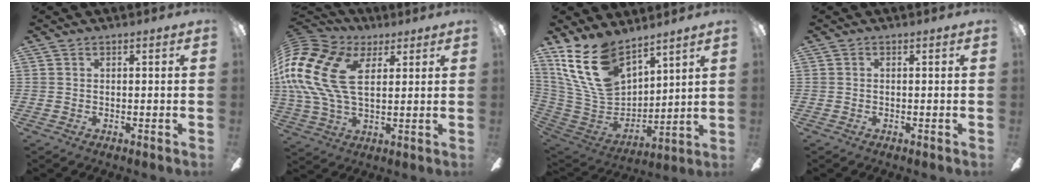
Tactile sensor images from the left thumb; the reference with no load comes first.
{"total": 20.4, "force": [5.6, 12.6, 15.0], "torque": [-0.341, -0.007, 0.094]}
{"total": 19.3, "force": [11.8, 10.4, 11.1], "torque": [-0.259, -0.059, 0.222]}
{"total": 0.0}